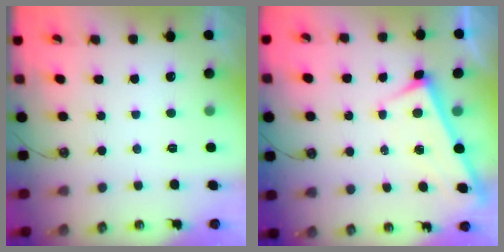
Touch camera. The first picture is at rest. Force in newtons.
{"total": 3.0, "press": 3.0, "slide": 0.2}